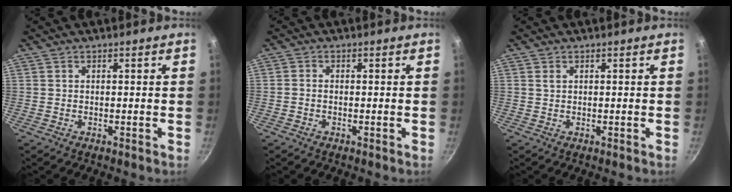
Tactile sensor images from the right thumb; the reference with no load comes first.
{"total": 0.9, "force": [-0.4, 0.6, 0.5], "torque": [-0.010, 0.006, -0.009]}
{"total": 0.6, "force": [0.3, 0.3, 0.4], "torque": [-0.008, 0.000, 0.008]}